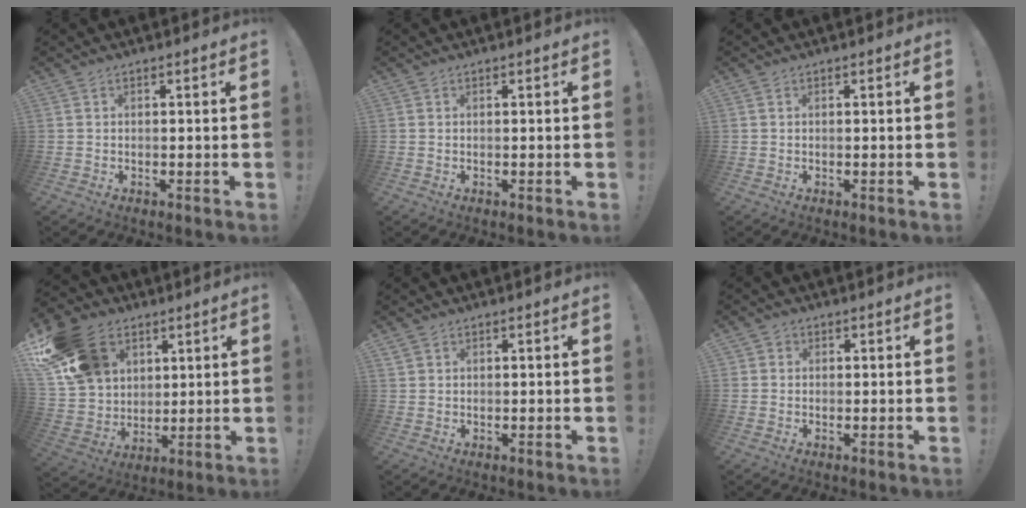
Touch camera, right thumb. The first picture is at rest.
{"total": 0.0}
{"total": 0.0}
{"total": 20.4, "force": [9.5, 15.1, 10.0], "torque": [-0.184, -0.032, 0.194]}
{"total": 1.4, "force": [1.0, 0.8, 0.5], "torque": [-0.004, -0.003, 0.018]}
{"total": 1.6, "force": [0.4, 1.6, 0.3], "torque": [0.001, -0.001, 0.004]}